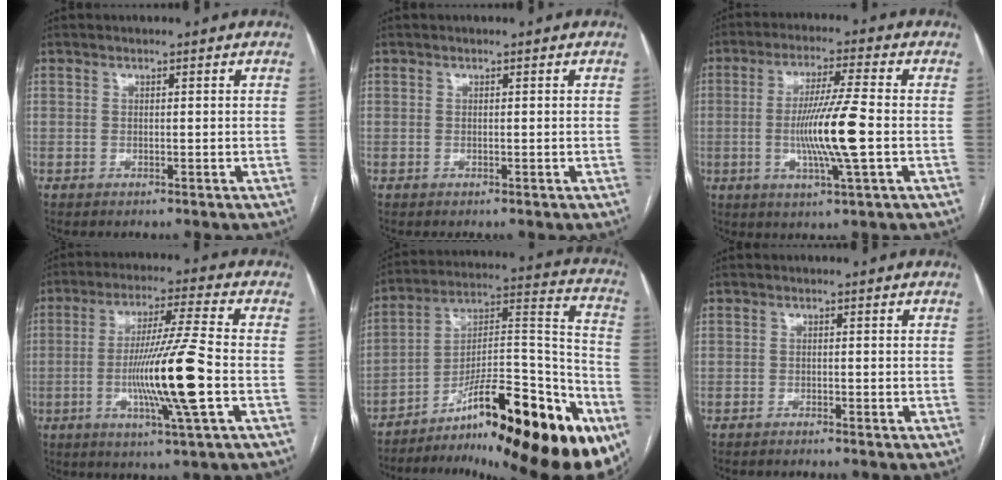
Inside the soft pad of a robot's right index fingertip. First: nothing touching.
{"total": 0.0}
{"total": 10.6, "force": [-1.5, -0.4, 10.5], "torque": [-0.201, -0.009, -0.031]}
{"total": 13.5, "force": [-3.0, -1.2, 13.2], "torque": [-0.247, -0.013, -0.058]}
{"total": 30.5, "force": [-16.6, 6.0, 24.8], "torque": [-0.289, 0.018, -0.249]}
{"total": 0.7, "force": [-0.7, -0.1, 0.0], "torque": [-0.004, -0.002, -0.012]}